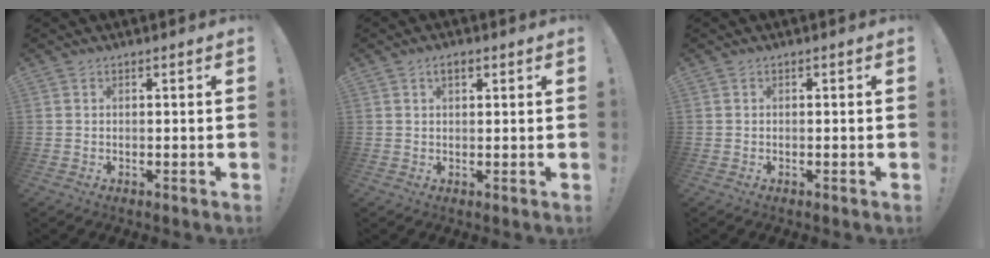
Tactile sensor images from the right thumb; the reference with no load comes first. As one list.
[{"total": 2.6, "force": [1.2, 1.4, 1.9], "torque": [-0.032, 0.002, 0.020]}, {"total": 0.0}]